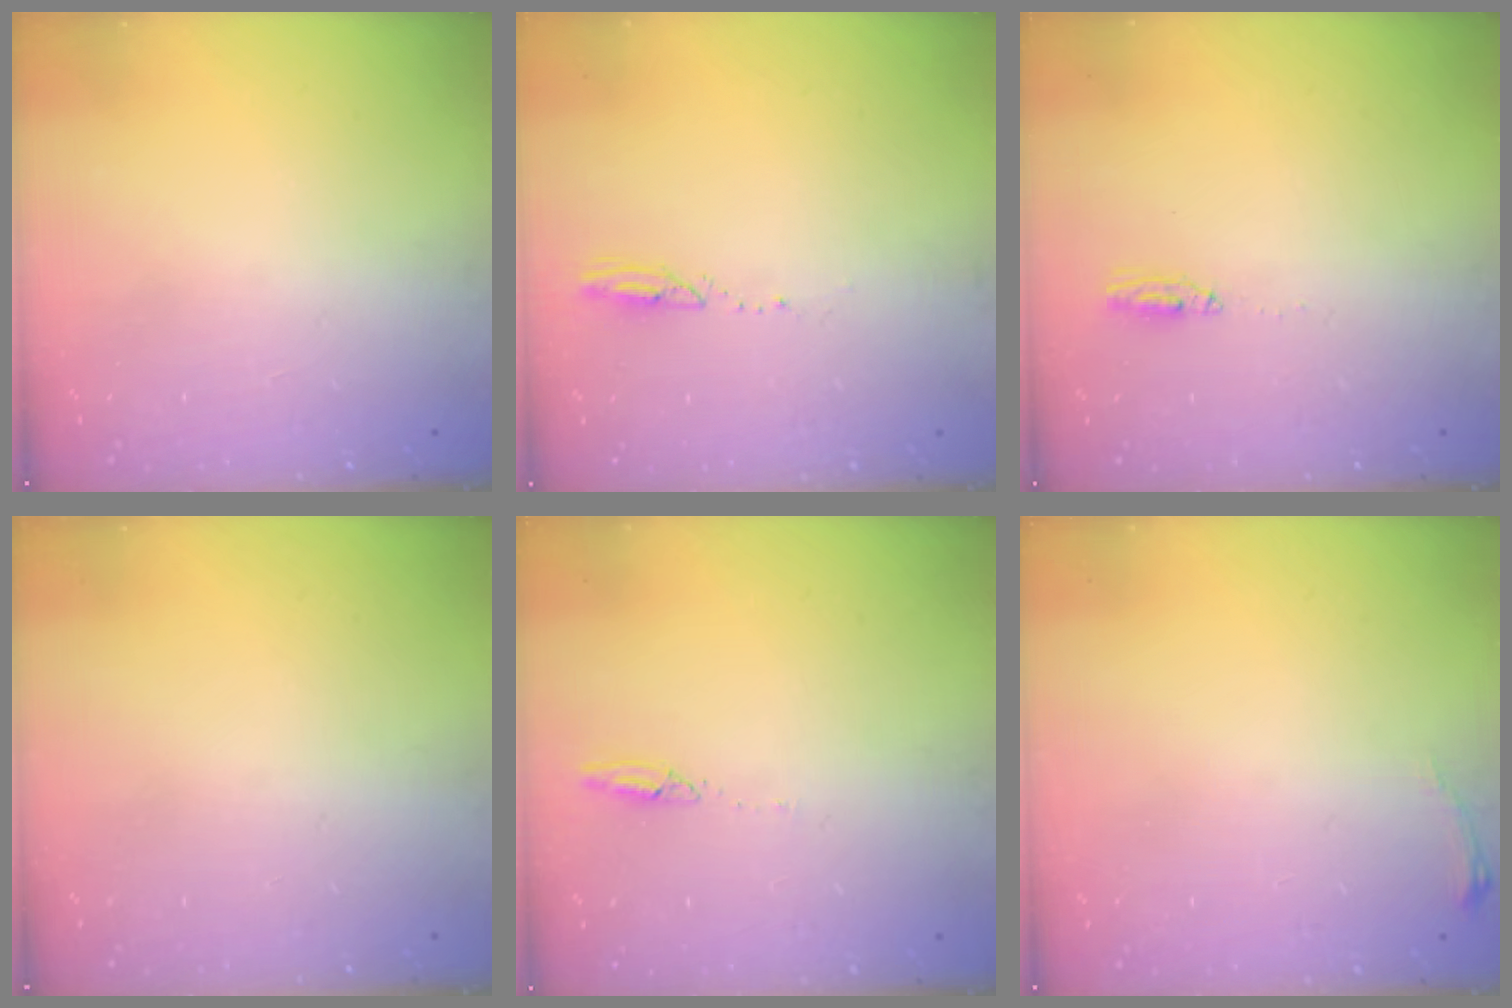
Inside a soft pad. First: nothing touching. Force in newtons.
{"total": 2.4, "press": 2.4, "slide": 0.3}
{"total": 3.4, "press": 3.0, "slide": 1.7}
{"total": 0.0}
{"total": 2.7, "press": 2.7, "slide": 0.2}
{"total": 3.1, "press": 3.1, "slide": 0.5}